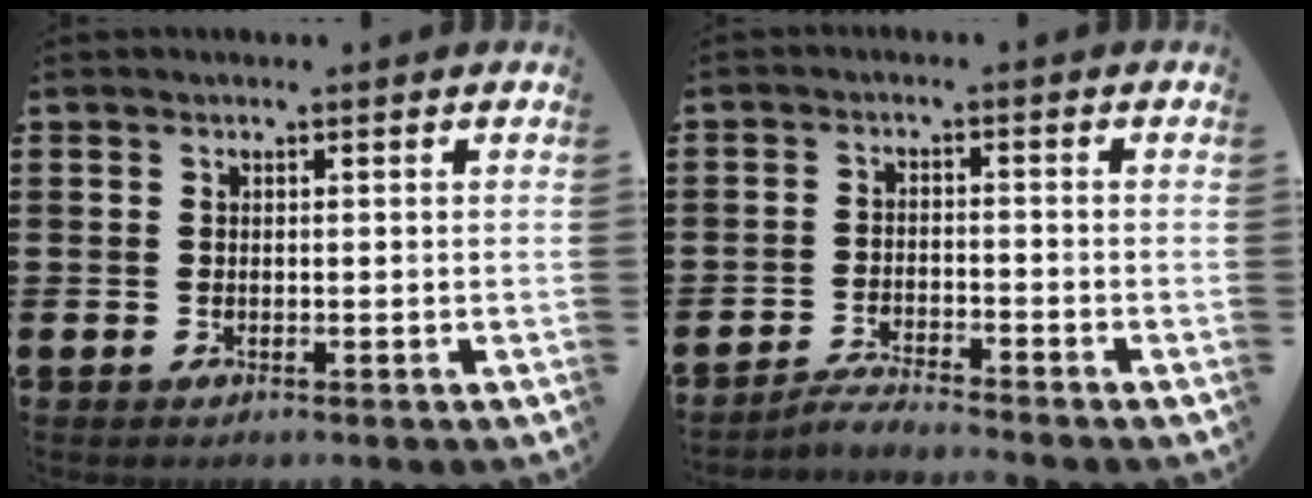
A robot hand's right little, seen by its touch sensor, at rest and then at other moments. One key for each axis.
{"total": 2.5, "fx": -2.5, "fy": -0.3, "fz": 0.3, "tx": -0.007, "ty": 0.003, "tz": -0.052}